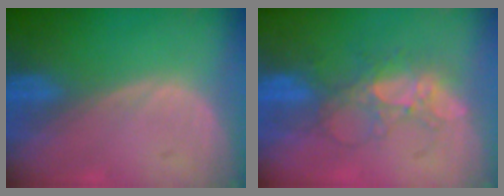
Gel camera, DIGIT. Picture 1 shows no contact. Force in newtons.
{"total": 6.0, "press": 5.8, "slide": 1.6}